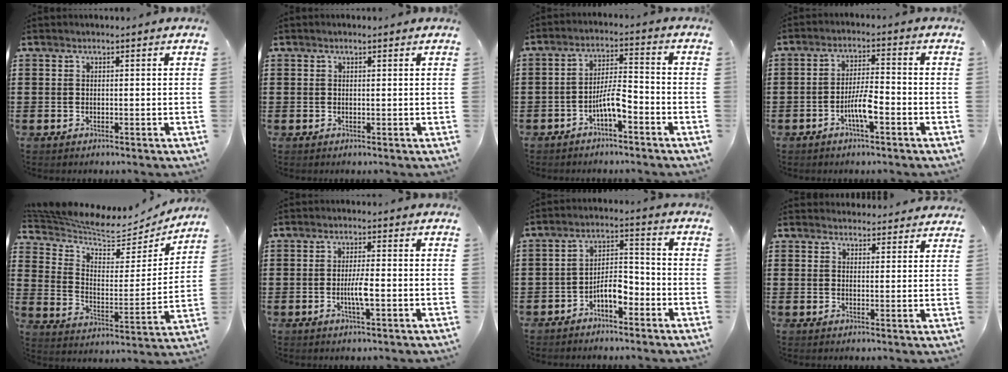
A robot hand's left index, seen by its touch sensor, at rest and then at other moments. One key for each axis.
{"total": 0.5, "fx": 0.3, "fy": 0.1, "fz": 0.4, "tx": -0.008, "ty": 0.000, "tz": 0.006}
{"total": 5.5, "fx": -3.1, "fy": 1.3, "fz": 4.3, "tx": -0.089, "ty": 0.009, "tz": -0.062}
{"total": 5.1, "fx": -2.4, "fy": 1.1, "fz": 4.4, "tx": -0.088, "ty": 0.003, "tz": -0.048}
{"total": 5.7, "fx": 5.4, "fy": 1.2, "fz": 1.5, "tx": -0.061, "ty": -0.046, "tz": 0.087}
{"total": 3.6, "fx": -0.9, "fy": 0.6, "fz": 3.5, "tx": -0.069, "ty": -0.002, "tz": -0.019}
{"total": 5.4, "fx": -3.3, "fy": 2.1, "fz": 3.7, "tx": -0.069, "ty": 0.012, "tz": -0.064}
{"total": 2.9, "fx": 2.9, "fy": 0.5, "fz": -0.1, "tx": 0.001, "ty": -0.013, "tz": 0.053}